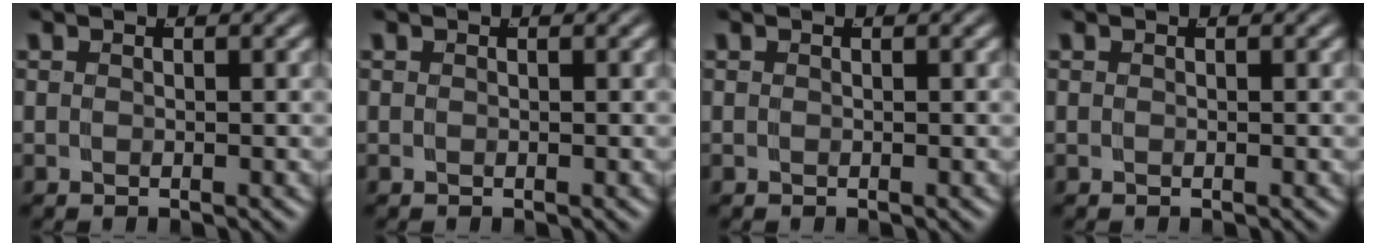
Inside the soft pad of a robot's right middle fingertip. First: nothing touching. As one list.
[{"total": 0.0}, {"total": 0.0}, {"total": 0.0}]